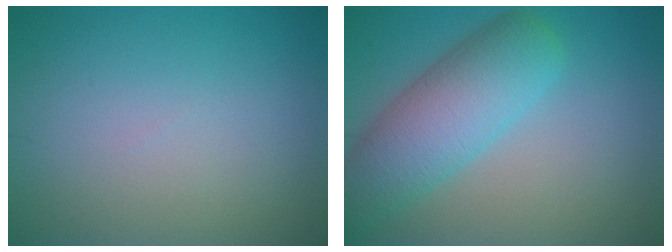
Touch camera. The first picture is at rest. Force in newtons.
{"total": 6.9, "press": 6.9, "slide": 0.3}